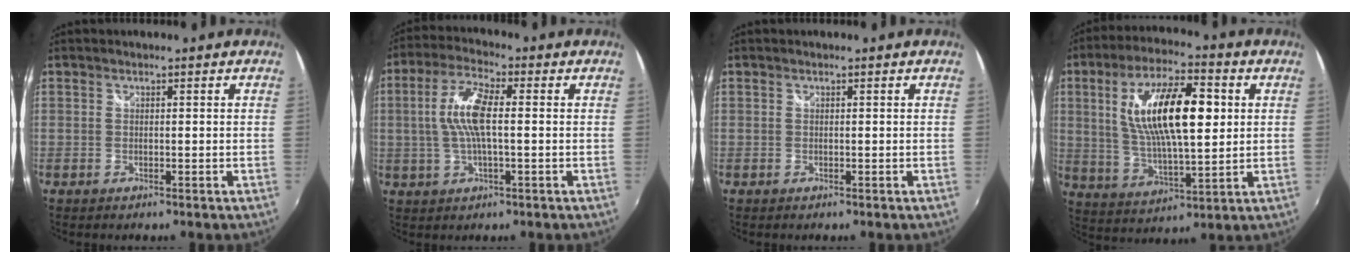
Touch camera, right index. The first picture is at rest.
{"total": 9.1, "force": [0.4, 2.6, 8.7], "torque": [-0.174, 0.008, 0.008]}
{"total": 0.0}
{"total": 17.8, "force": [3.7, 6.1, 16.3], "torque": [-0.297, 0.013, 0.069]}